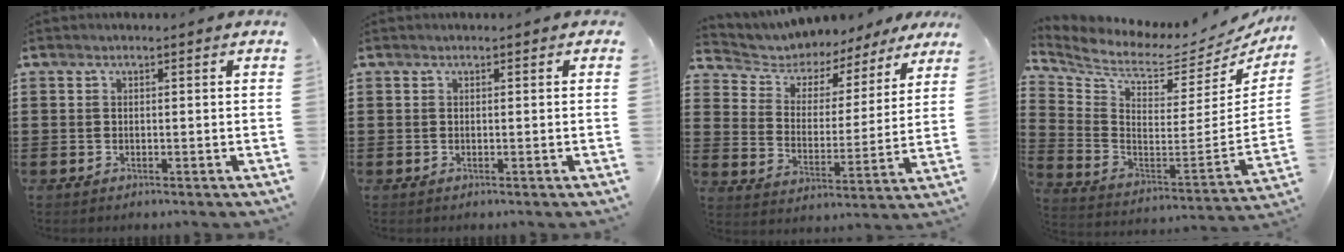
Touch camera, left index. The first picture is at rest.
{"total": 0.0}
{"total": 4.7, "force": [4.2, 2.0, 0.6], "torque": [-0.042, -0.031, 0.067]}
{"total": 5.4, "force": [4.5, 1.7, 2.3], "torque": [-0.075, -0.055, 0.073]}